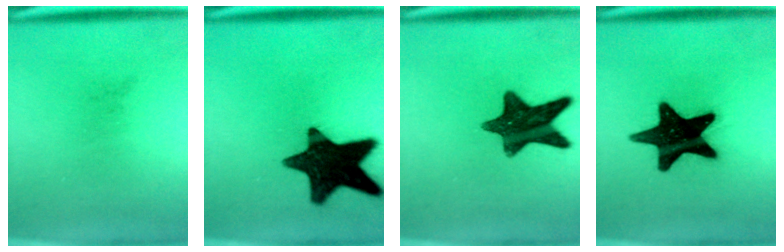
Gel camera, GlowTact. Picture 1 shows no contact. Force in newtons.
{"total": 17.4}
{"total": 12.8}
{"total": 19.6}